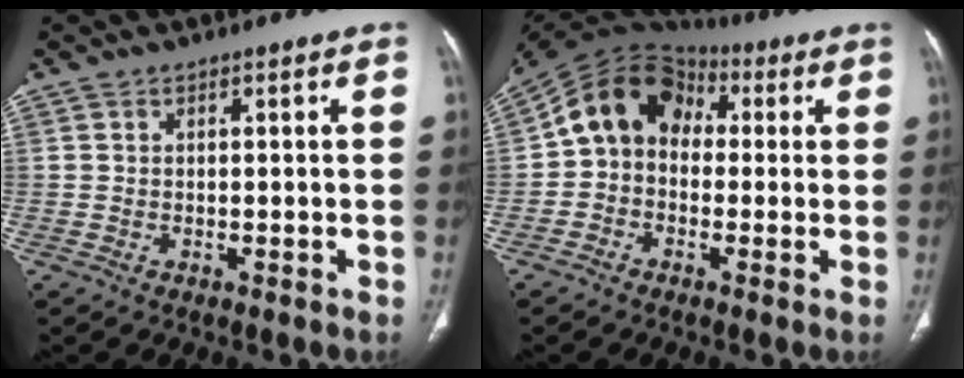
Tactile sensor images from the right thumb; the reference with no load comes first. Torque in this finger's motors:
{"motor_torque": [1.13, 2.36, 1.32, -0.39, 0.11]}